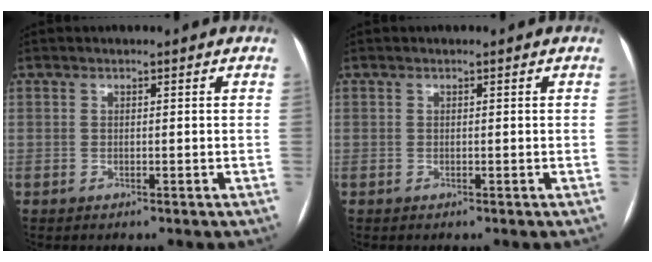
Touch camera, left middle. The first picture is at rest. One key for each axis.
{"total": 0.0}